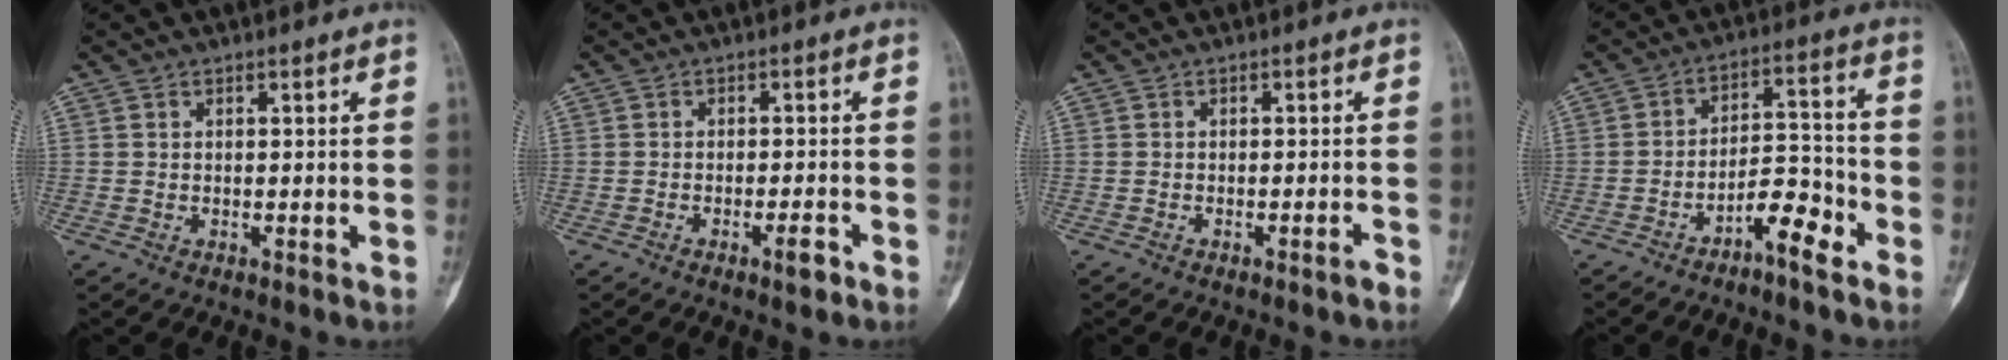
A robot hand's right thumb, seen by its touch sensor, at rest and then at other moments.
{"total": 2.7, "force": [-1.6, 0.6, 2.0], "torque": [-0.028, 0.007, -0.028]}
{"total": 1.3, "force": [-1.0, 0.0, 0.8], "torque": [-0.013, 0.007, -0.015]}
{"total": 7.5, "force": [-4.7, 2.3, 5.3], "torque": [-0.075, 0.054, -0.081]}